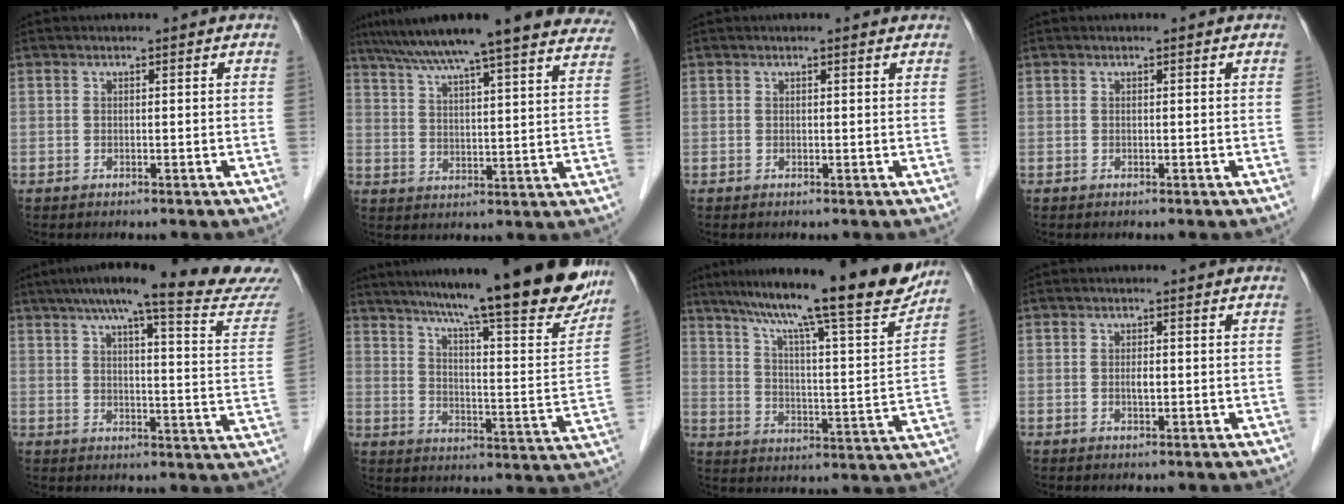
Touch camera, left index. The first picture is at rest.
{"total": 26.8, "force": [23.0, 2.2, 13.5], "torque": [-0.210, -0.012, 0.294]}
{"total": 1.0, "force": [0.9, 0.1, 0.5], "torque": [-0.011, 0.006, 0.010]}
{"total": 0.0}
{"total": 22.9, "force": [20.4, 0.0, 10.5], "torque": [-0.150, -0.044, 0.246]}
{"total": 25.3, "force": [21.4, 1.9, 13.4], "torque": [-0.203, -0.054, 0.283]}
{"total": 21.3, "force": [17.7, 1.0, 11.8], "torque": [-0.189, -0.015, 0.254]}
{"total": 1.1, "force": [-0.1, 0.4, 1.1], "torque": [-0.020, -0.002, -0.002]}